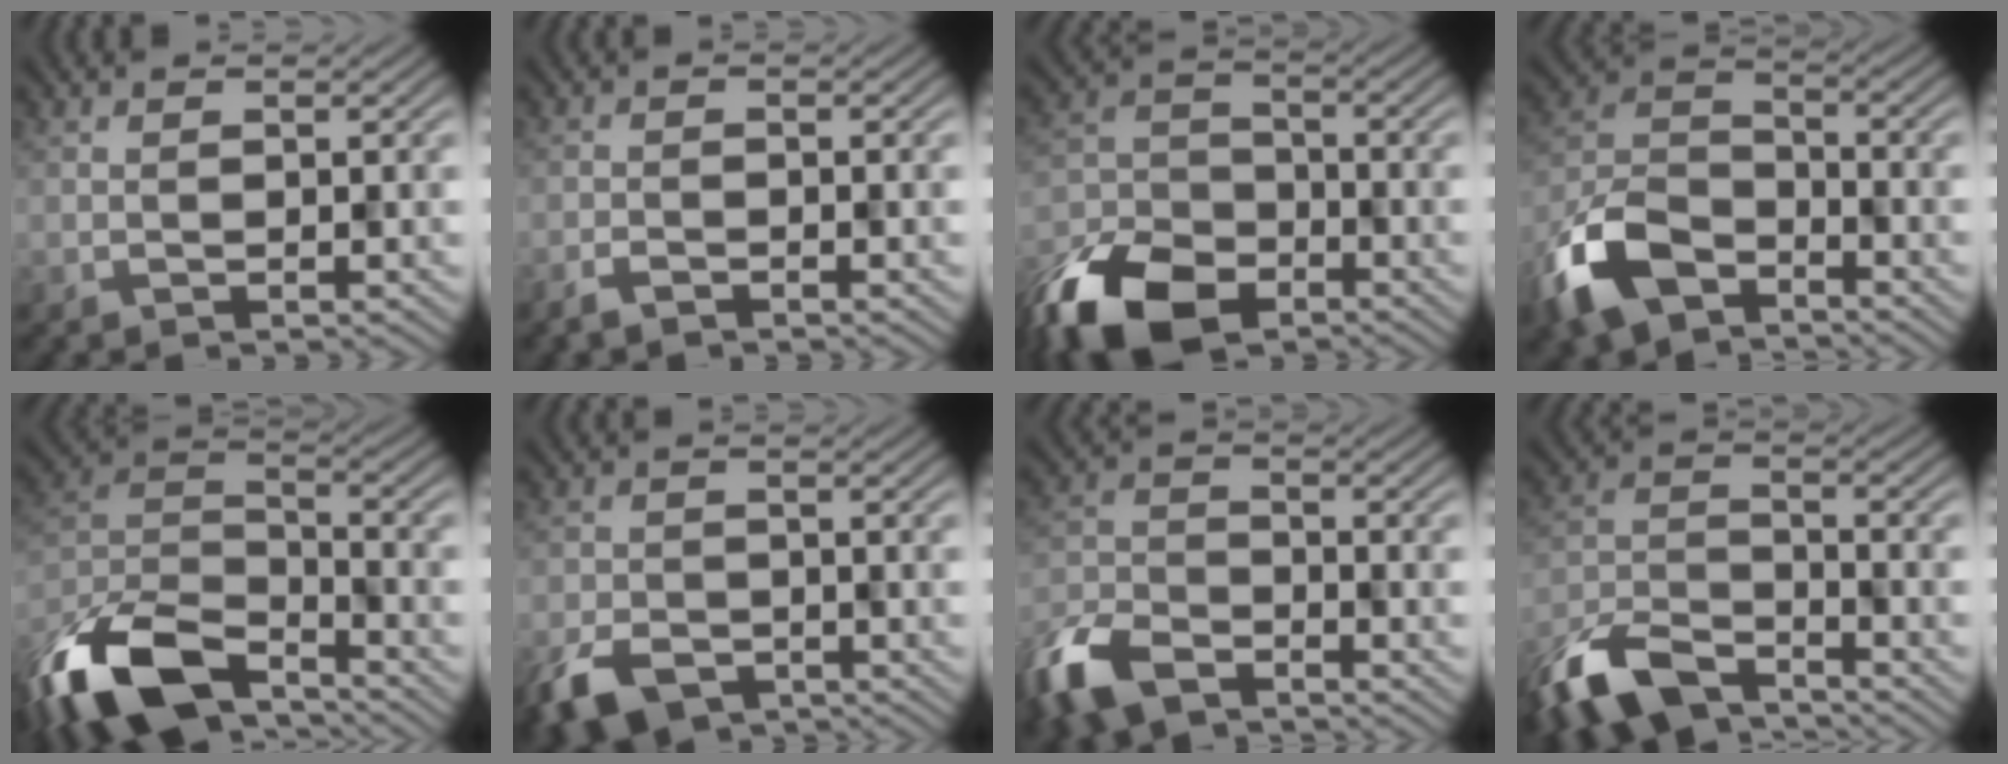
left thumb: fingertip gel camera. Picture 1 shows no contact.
{"total": 2.6, "force": [-2.6, 0.0, -0.2], "torque": [-0.006, -0.003, -0.026]}
{"total": 11.7, "force": [-9.5, 5.2, 4.4], "torque": [-0.108, -0.021, -0.160]}
{"total": 9.8, "force": [-7.9, 4.4, 3.8], "torque": [-0.101, -0.015, -0.146]}
{"total": 14.6, "force": [-12.1, 5.0, 6.5], "torque": [-0.154, -0.013, -0.215]}
{"total": 6.0, "force": [-5.0, 2.8, 1.9], "torque": [-0.053, -0.018, -0.070]}
{"total": 8.6, "force": [-7.8, 2.9, 2.4], "torque": [-0.065, -0.019, -0.141]}
{"total": 9.7, "force": [-9.0, 2.4, 2.6], "torque": [-0.059, -0.013, -0.159]}